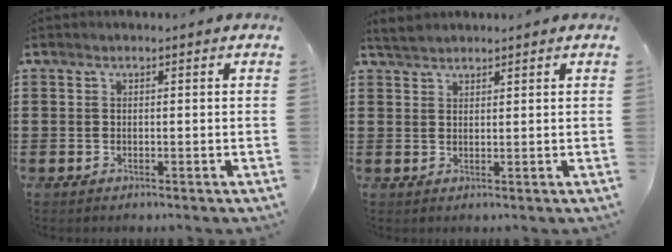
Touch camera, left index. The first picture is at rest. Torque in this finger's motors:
{"motor_torque": [0.18, -0.06, 0.09, 0.04]}